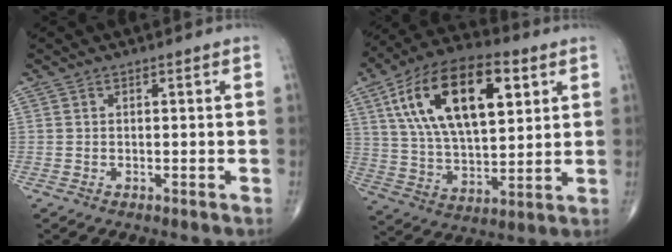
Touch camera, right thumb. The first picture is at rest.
{"total": 22.6, "force": [8.1, 10.8, 18.2], "torque": [-0.308, -0.008, 0.139]}